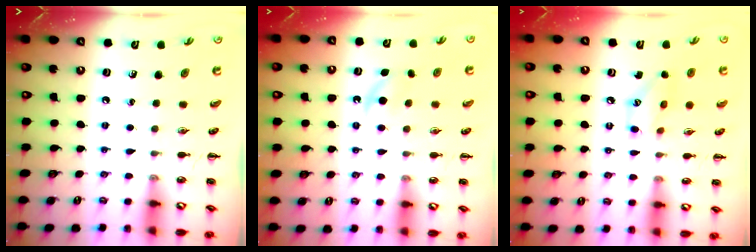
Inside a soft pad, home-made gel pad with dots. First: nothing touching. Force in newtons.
{"total": 4.6, "press": 4.4, "slide": 1.4}
{"total": 8.7, "press": 8.7, "slide": 0.3}